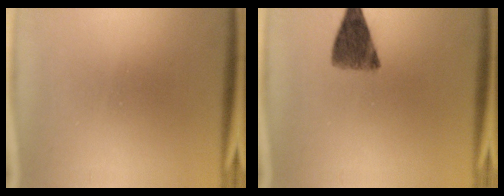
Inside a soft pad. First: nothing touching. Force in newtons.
{"total": 8.3}